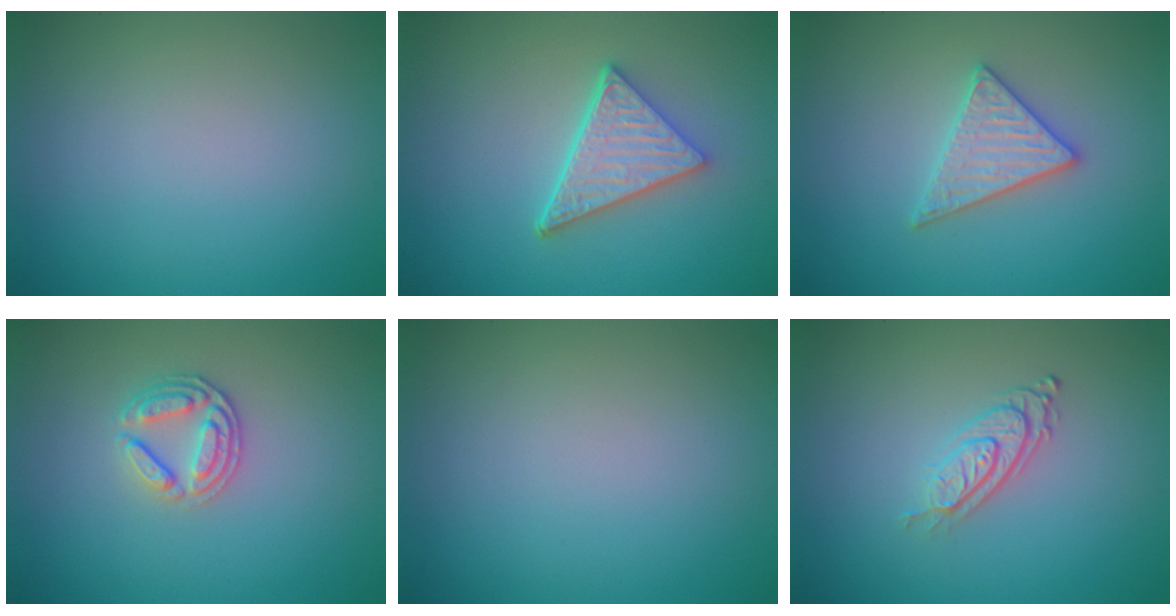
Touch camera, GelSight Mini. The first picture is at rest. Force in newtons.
{"total": 4.9, "press": 3.7, "slide": 3.3}
{"total": 2.9, "press": 2.9, "slide": 0.3}
{"total": 2.6, "press": 2.5, "slide": 0.8}
{"total": 0.0}
{"total": 2.9, "press": 2.0, "slide": 2.0}